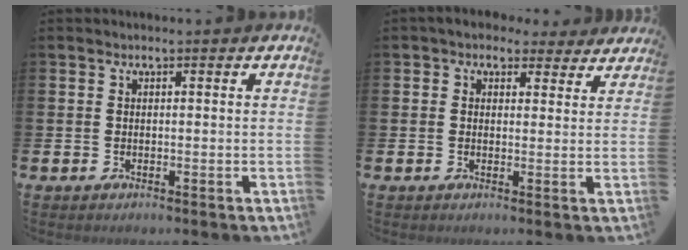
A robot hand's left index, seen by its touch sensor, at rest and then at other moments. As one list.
[{"total": 3.5, "force": [2.9, 1.9, 0.4], "torque": [-0.008, -0.014, 0.049]}]